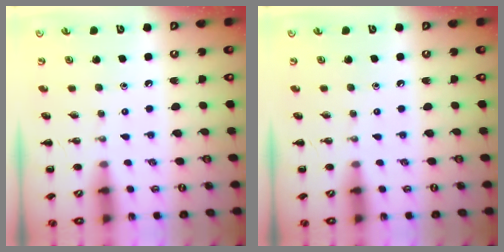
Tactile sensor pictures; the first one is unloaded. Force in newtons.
{"total": 0.0}